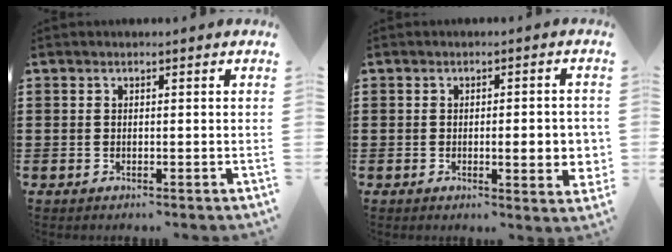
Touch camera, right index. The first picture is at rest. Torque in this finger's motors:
{"motor_torque": [0.78, 0.12, 0.24, 0.06]}